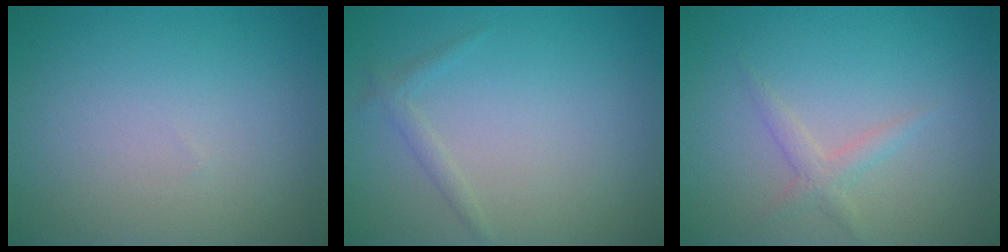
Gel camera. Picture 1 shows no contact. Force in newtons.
{"total": 1.1, "press": 1.1, "slide": 0.1}
{"total": 1.5, "press": 1.5, "slide": 0.0}